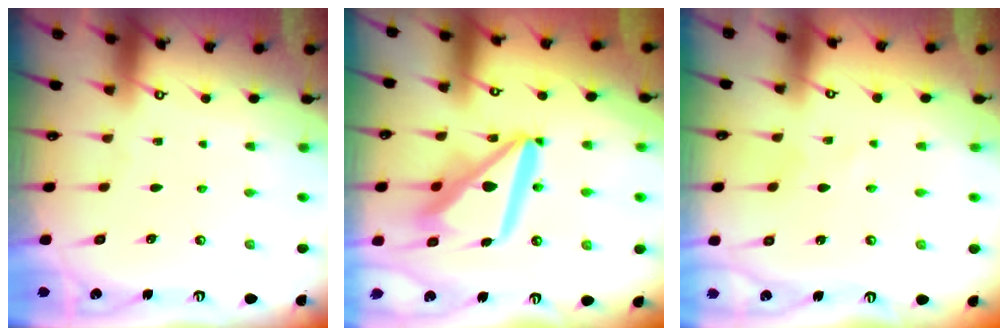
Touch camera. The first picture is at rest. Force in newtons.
{"total": 17.4, "press": 17.3, "slide": 1.9}
{"total": 1.1, "press": 1.1, "slide": 0.2}